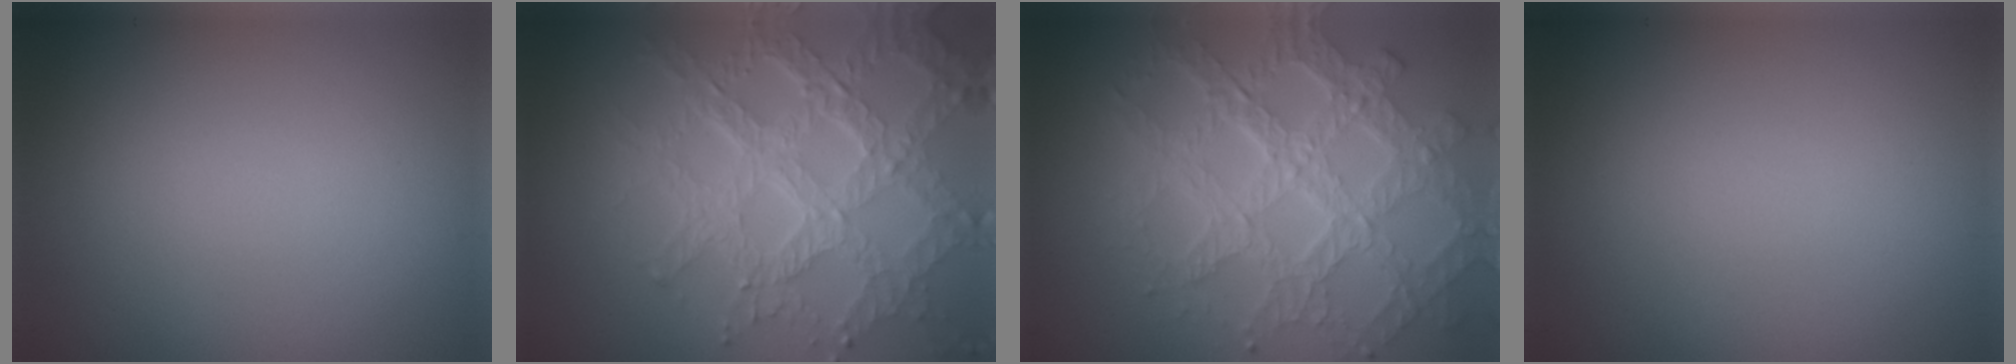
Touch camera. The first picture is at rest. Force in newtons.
{"total": 7.9, "press": 5.6, "slide": 5.5}
{"total": 7.8, "press": 5.8, "slide": 5.3}
{"total": 0.0}